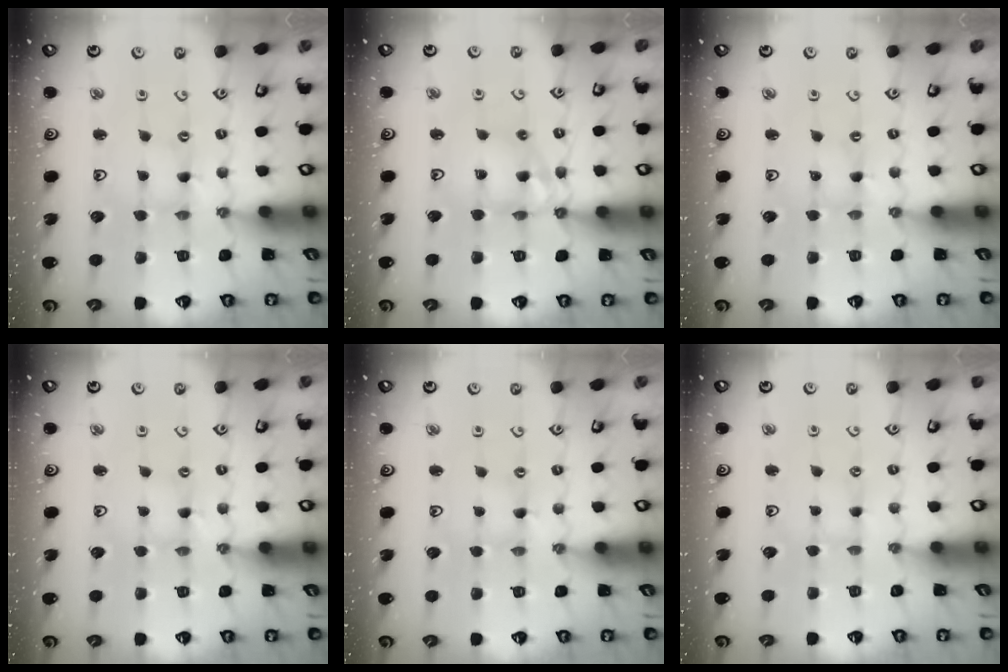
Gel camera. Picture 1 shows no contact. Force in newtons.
{"total": 11.4, "press": 11.4, "slide": 1.1}
{"total": 0.0}
{"total": 1.5, "press": 1.5, "slide": 0.2}
{"total": 0.0}
{"total": 1.2, "press": 1.2, "slide": 0.4}